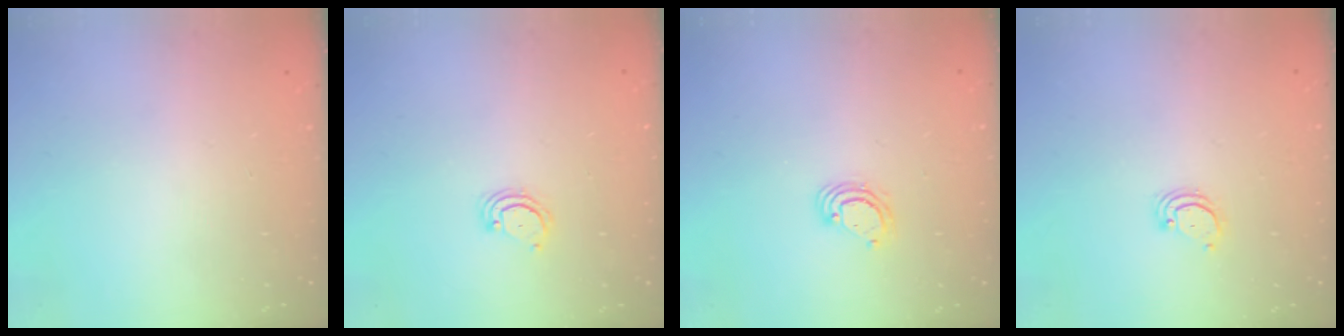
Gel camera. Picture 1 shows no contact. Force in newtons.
{"total": 3.3, "press": 3.3, "slide": 0.3}
{"total": 3.9, "press": 3.9, "slide": 0.1}
{"total": 2.3, "press": 2.3, "slide": 0.2}